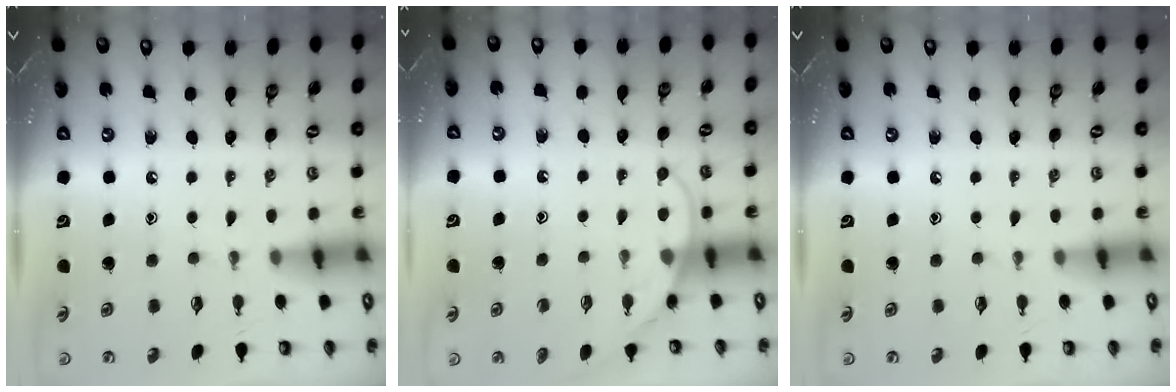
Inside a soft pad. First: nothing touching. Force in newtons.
{"total": 6.5, "press": 6.5, "slide": 0.5}
{"total": 0.0}